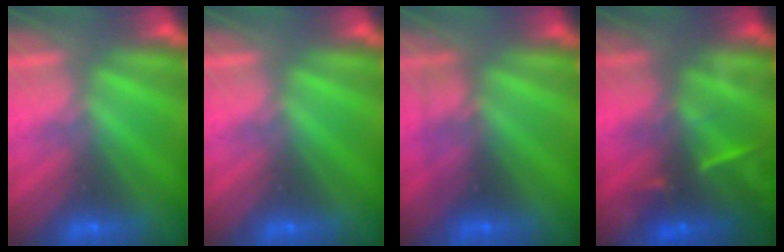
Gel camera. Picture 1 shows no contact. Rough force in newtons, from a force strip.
{"total": 0.0}
{"total": 2.7}
{"total": 7.7}